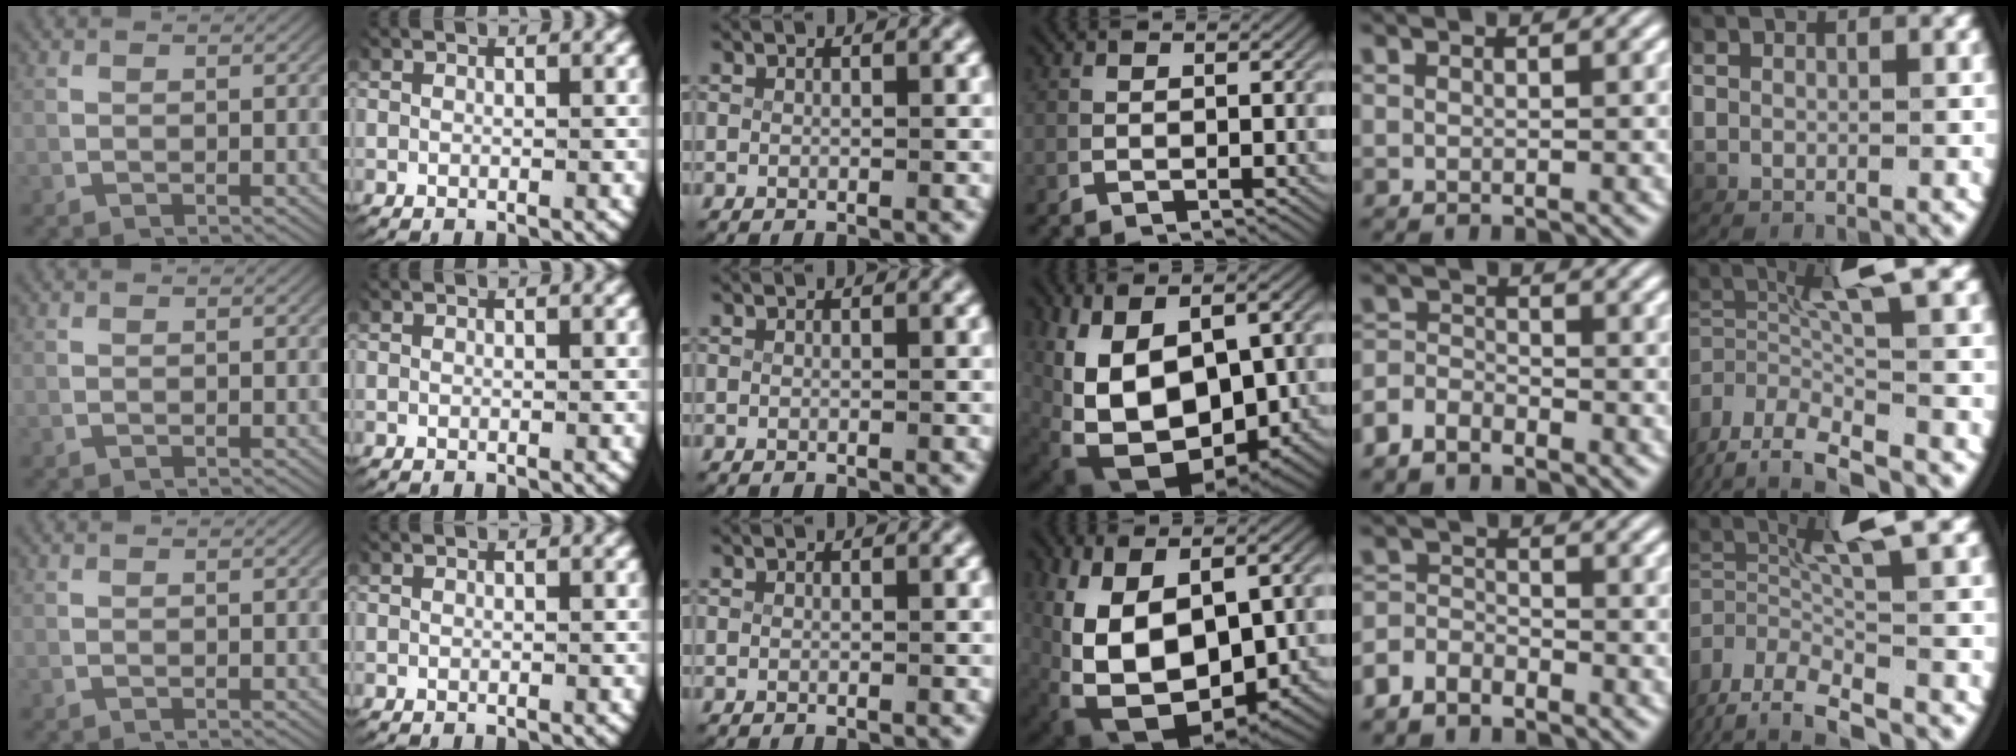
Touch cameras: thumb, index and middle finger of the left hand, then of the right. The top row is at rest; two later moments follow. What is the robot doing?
{"motion": "lift_and_place", "object": "coat"}